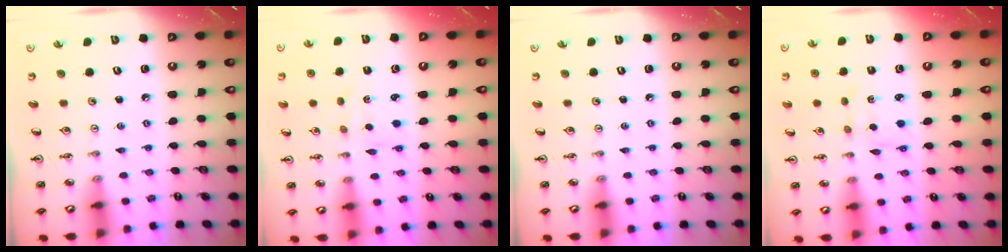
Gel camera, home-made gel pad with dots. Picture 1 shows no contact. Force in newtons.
{"total": 1.8, "press": 1.6, "slide": 0.7}
{"total": 0.0}
{"total": 3.0, "press": 2.9, "slide": 0.6}